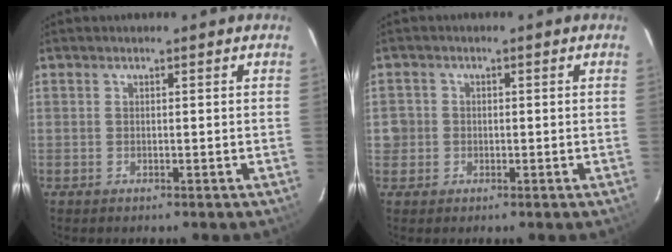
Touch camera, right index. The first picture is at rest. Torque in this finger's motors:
{"motor_torque": [-0.03, -0.07, 0.11, 0.00]}